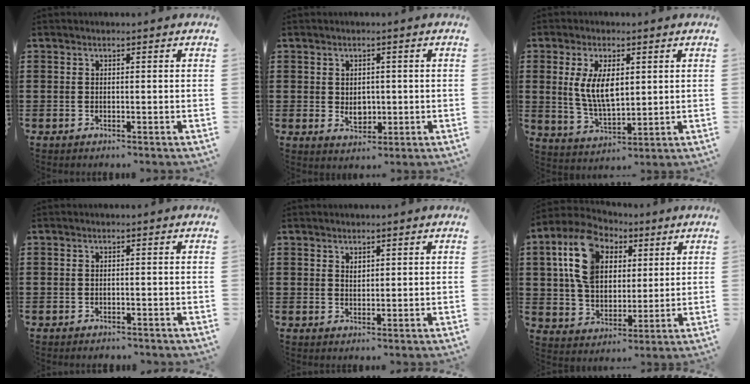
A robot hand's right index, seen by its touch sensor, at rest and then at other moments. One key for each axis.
{"total": 2.5, "fx": 0.1, "fy": 1.9, "fz": 1.6, "tx": -0.029, "ty": 0.001, "tz": 0.001}
{"total": 7.4, "fx": 1.3, "fy": 3.7, "fz": 6.4, "tx": -0.127, "ty": 0.004, "tz": 0.019}
{"total": 0.8, "fx": -0.8, "fy": 0.2, "fz": -0.1, "tx": -0.001, "ty": 0.000, "tz": -0.016}
{"total": 1.3, "fx": 1.0, "fy": 0.7, "fz": 0.3, "tx": -0.008, "ty": 0.003, "tz": 0.020}
{"total": 12.3, "fx": 4.4, "fy": 8.6, "fz": 7.5, "tx": -0.175, "ty": 0.017, "tz": 0.079}